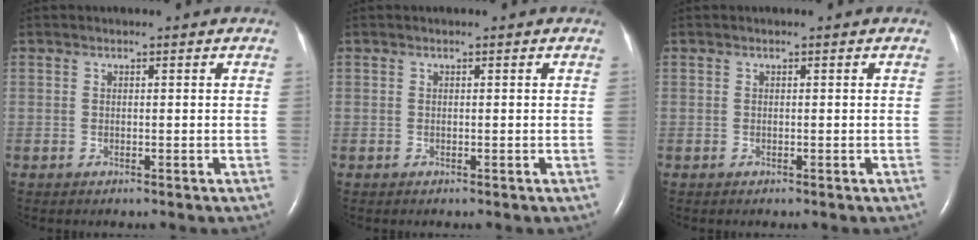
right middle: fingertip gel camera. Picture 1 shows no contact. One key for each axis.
{"total": 0.0}
{"total": 0.0}